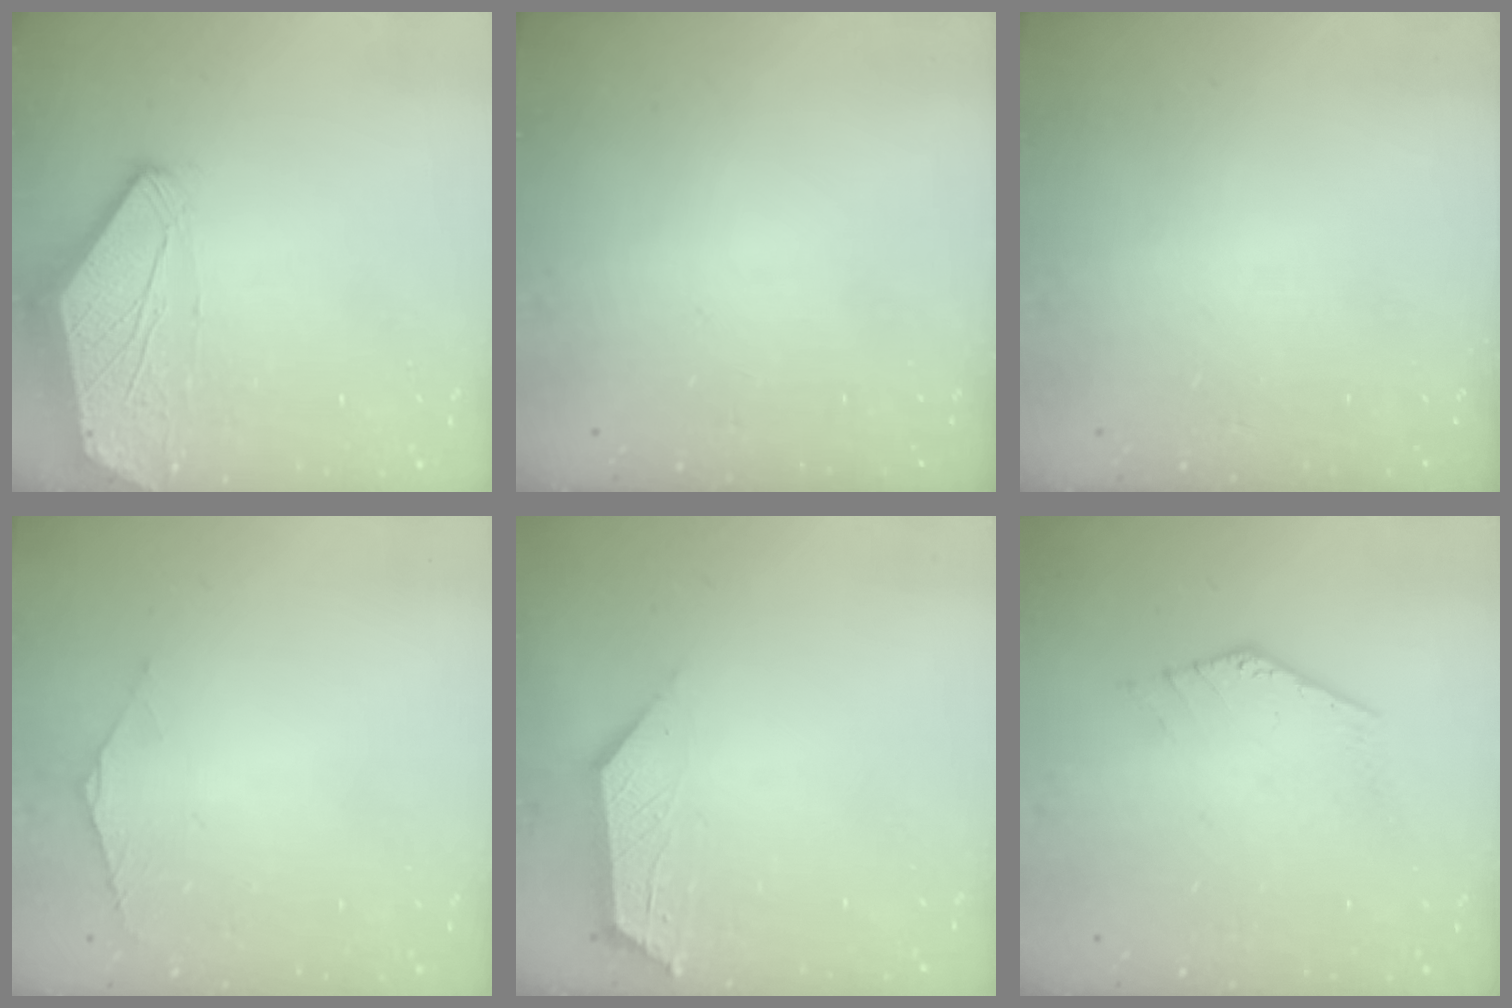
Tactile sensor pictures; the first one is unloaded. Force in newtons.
{"total": 0.0}
{"total": 0.0}
{"total": 2.1, "press": 2.1, "slide": 0.6}
{"total": 2.8, "press": 2.8, "slide": 0.5}
{"total": 0.9, "press": 0.8, "slide": 0.2}